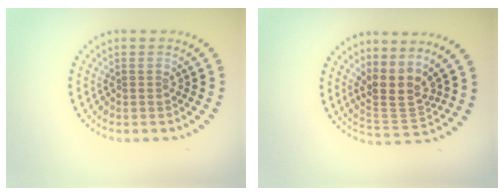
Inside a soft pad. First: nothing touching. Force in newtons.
{"total": 3.4, "press": 2.7, "slide": 2.2}